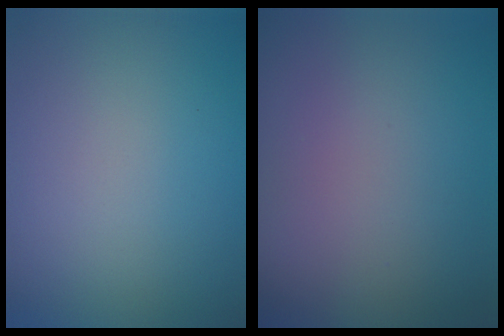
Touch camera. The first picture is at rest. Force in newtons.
{"total": 0.0}